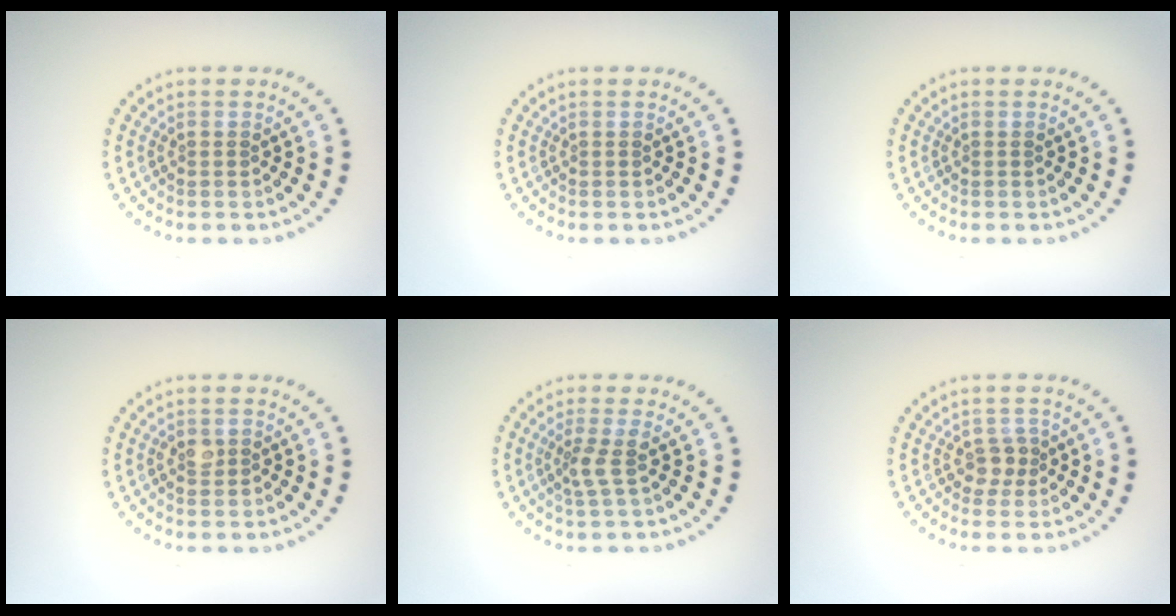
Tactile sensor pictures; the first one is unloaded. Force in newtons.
{"total": 0.0}
{"total": 0.0}
{"total": 1.4, "press": 1.3, "slide": 0.3}
{"total": 1.9, "press": 1.4, "slide": 1.2}
{"total": 1.8, "press": 1.4, "slide": 1.0}